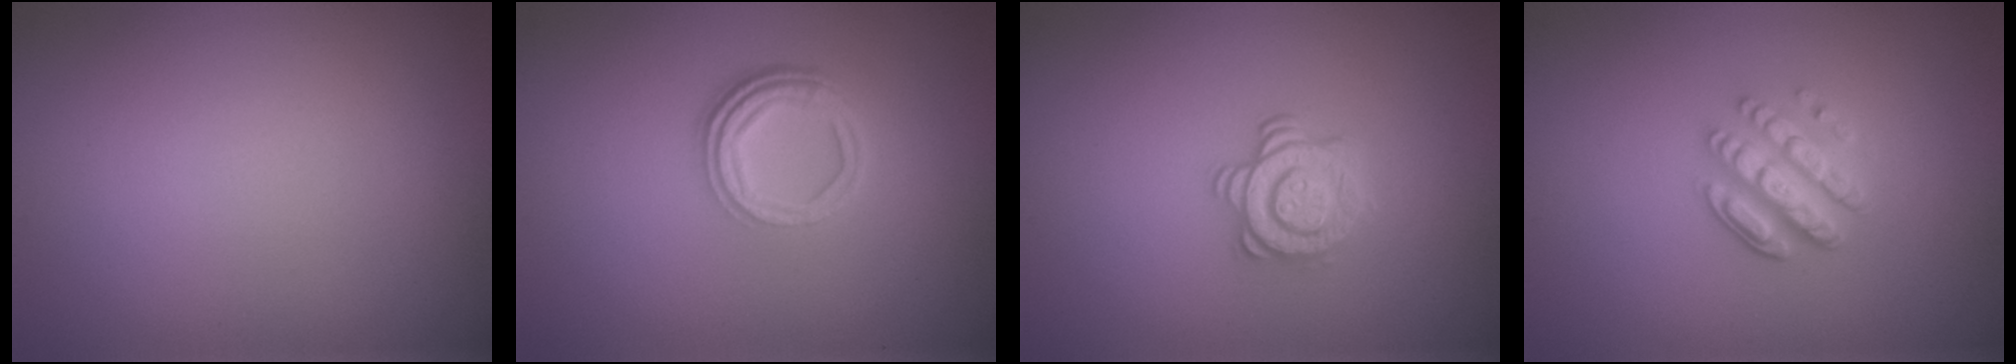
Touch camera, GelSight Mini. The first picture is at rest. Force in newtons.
{"total": 3.5, "press": 2.6, "slide": 2.3}
{"total": 3.0, "press": 2.6, "slide": 1.4}
{"total": 3.6, "press": 3.1, "slide": 1.8}